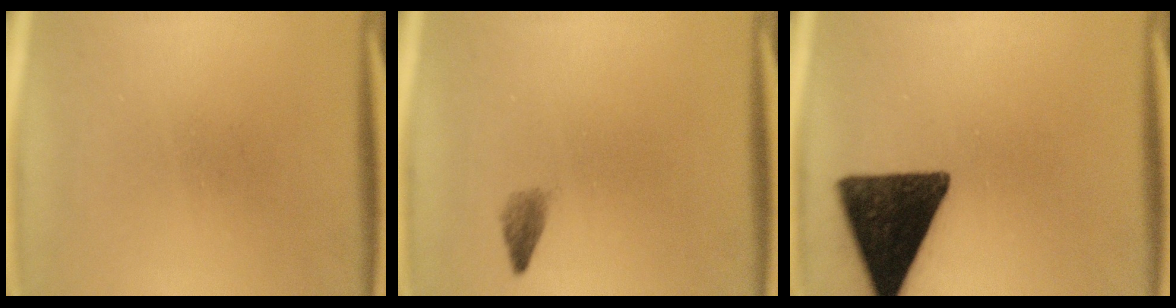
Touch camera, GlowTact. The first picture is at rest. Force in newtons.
{"total": 1.4}
{"total": 15.2}